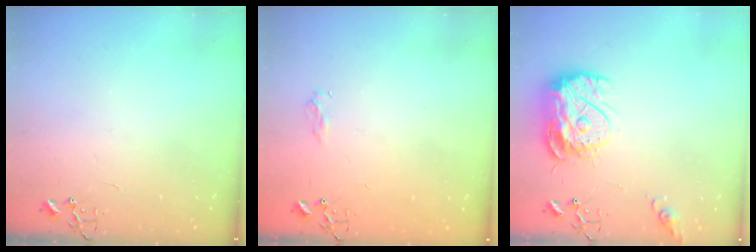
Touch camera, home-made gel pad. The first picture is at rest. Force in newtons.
{"total": 7.1, "press": 7.1, "slide": 0.8}
{"total": 14.4, "press": 14.4, "slide": 1.3}